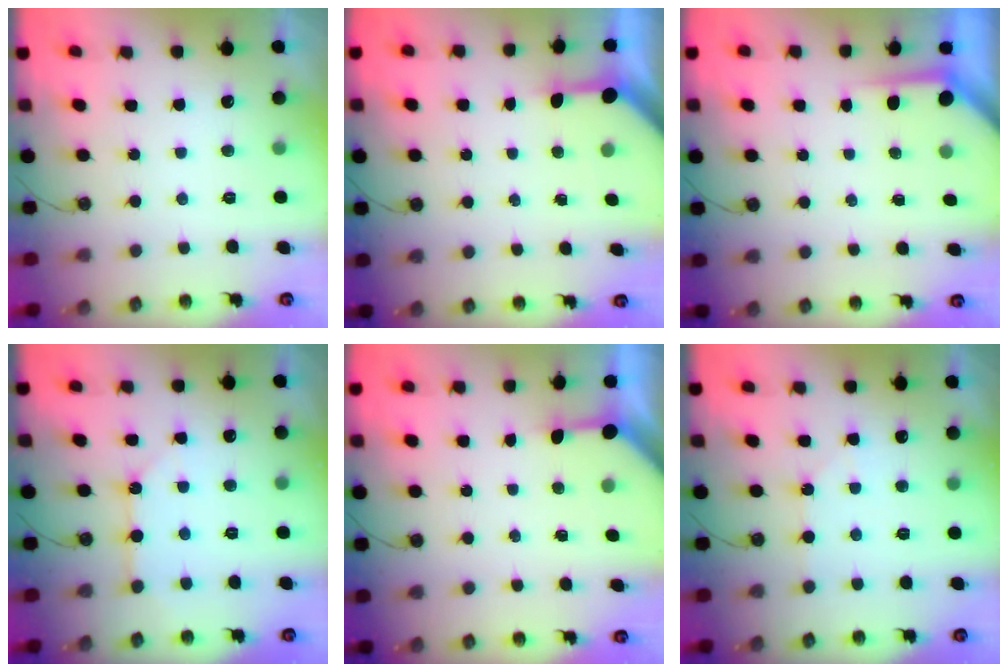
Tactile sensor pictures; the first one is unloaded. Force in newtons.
{"total": 3.5, "press": 3.5, "slide": 0.4}
{"total": 3.6, "press": 3.6, "slide": 0.4}
{"total": 4.1, "press": 4.1, "slide": 0.4}
{"total": 3.4, "press": 3.4, "slide": 0.3}
{"total": 5.6, "press": 5.5, "slide": 0.8}